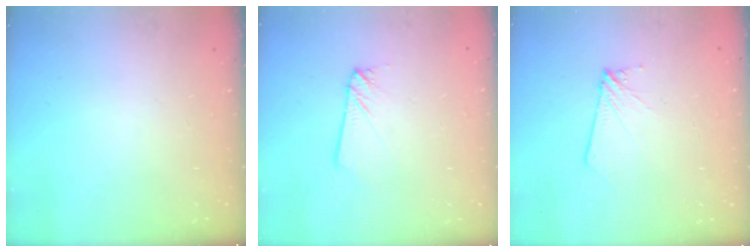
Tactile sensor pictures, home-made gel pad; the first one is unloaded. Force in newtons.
{"total": 2.2, "press": 2.2, "slide": 0.2}
{"total": 3.0, "press": 3.0, "slide": 0.3}